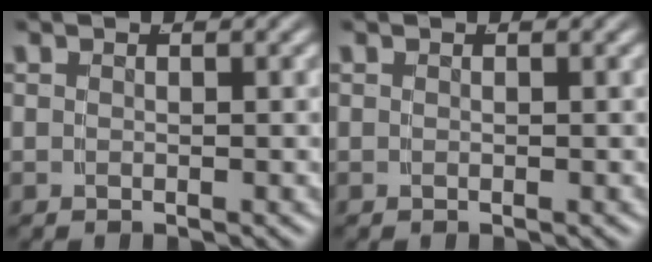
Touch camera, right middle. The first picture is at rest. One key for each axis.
{"total": 0.0}